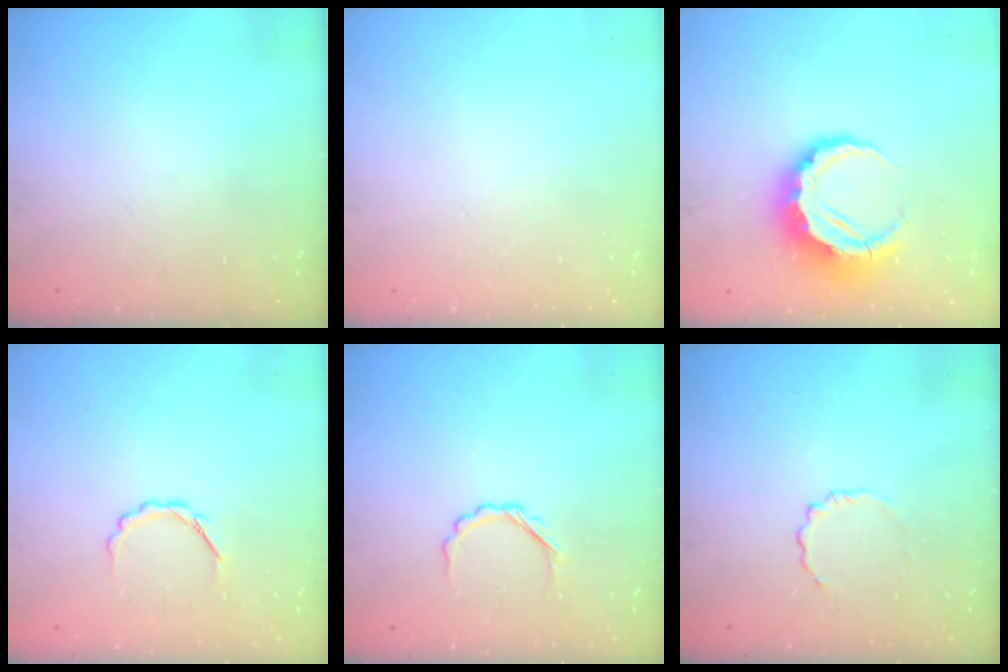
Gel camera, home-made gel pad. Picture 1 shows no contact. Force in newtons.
{"total": 0.0}
{"total": 9.5, "press": 9.4, "slide": 1.8}
{"total": 3.4, "press": 3.2, "slide": 1.0}
{"total": 3.1, "press": 3.0, "slide": 0.7}
{"total": 3.5, "press": 3.2, "slide": 1.2}